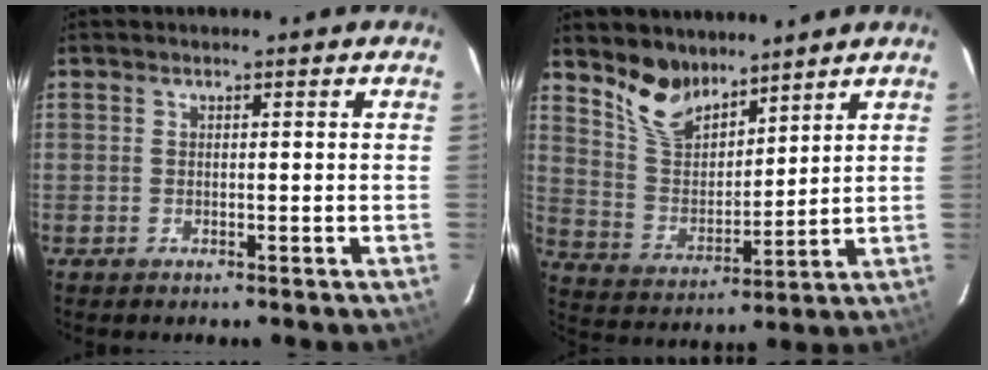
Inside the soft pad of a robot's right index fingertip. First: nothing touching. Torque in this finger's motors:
{"motor_torque": [0.00, 0.49, 0.20, 0.07]}